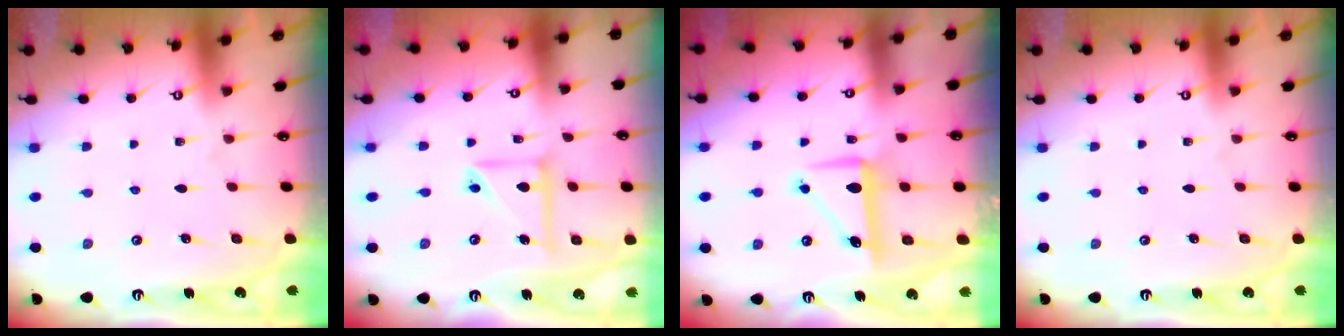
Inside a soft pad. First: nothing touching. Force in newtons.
{"total": 9.8, "press": 9.7, "slide": 1.5}
{"total": 8.7, "press": 8.6, "slide": 1.1}
{"total": 0.0}